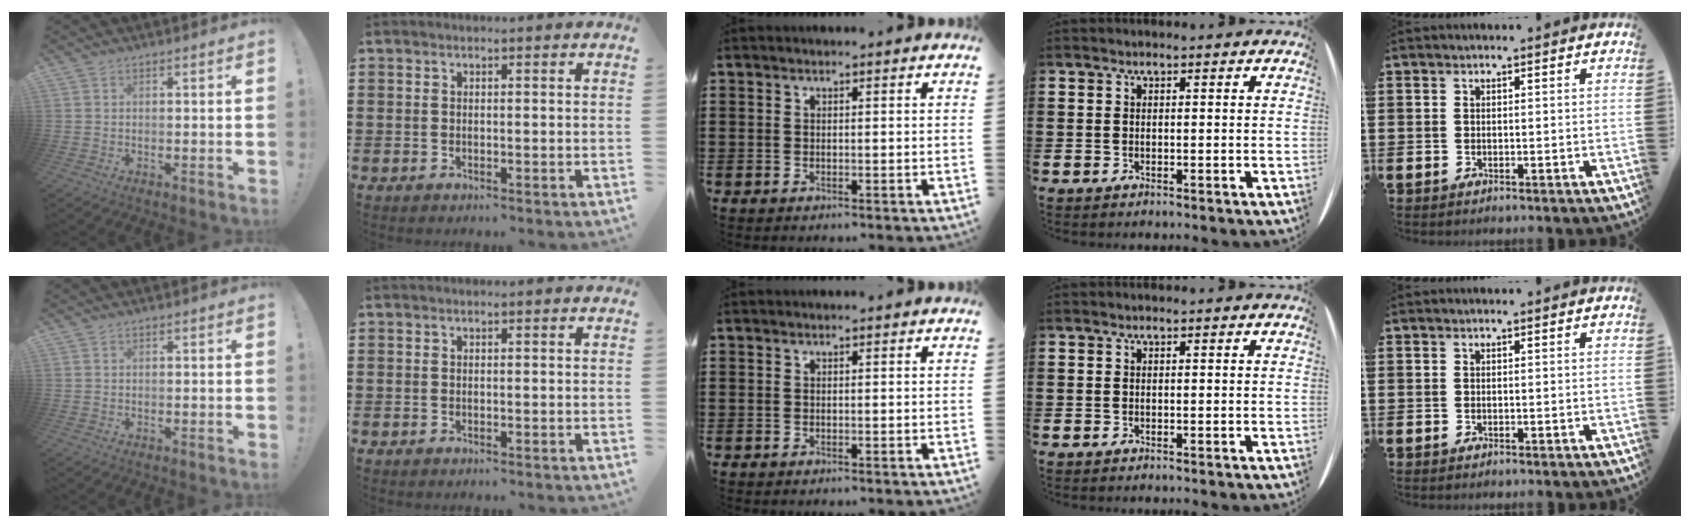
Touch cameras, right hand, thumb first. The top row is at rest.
{}